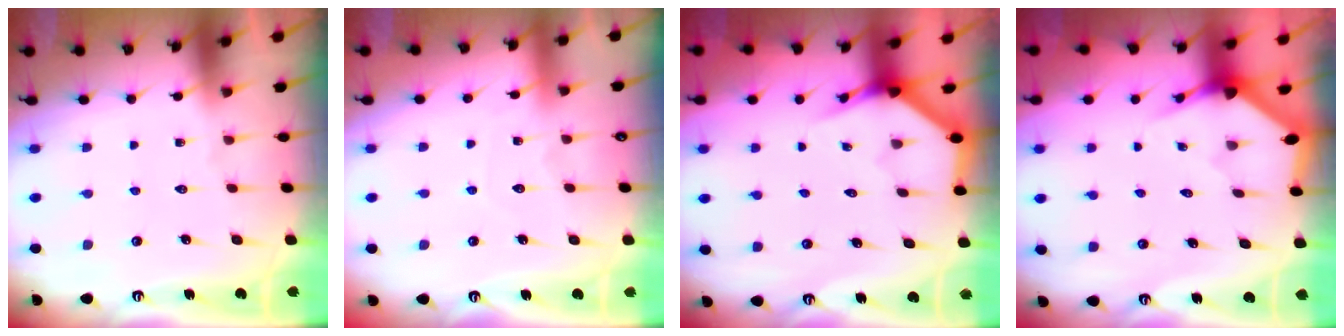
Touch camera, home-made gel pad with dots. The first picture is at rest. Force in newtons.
{"total": 4.4, "press": 4.4, "slide": 0.5}
{"total": 3.9, "press": 3.9, "slide": 0.4}
{"total": 3.3, "press": 3.3, "slide": 0.2}